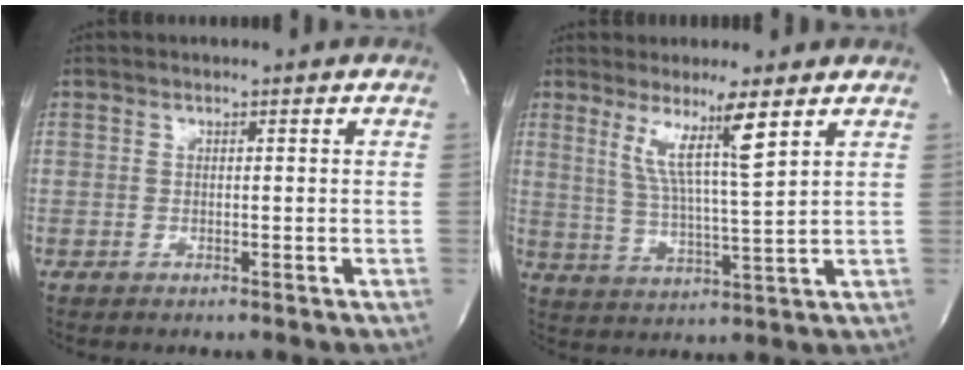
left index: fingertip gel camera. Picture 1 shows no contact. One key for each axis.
{"total": 7.3, "fx": 4.0, "fy": -1.1, "fz": 6.1, "tx": -0.112, "ty": -0.015, "tz": 0.074}